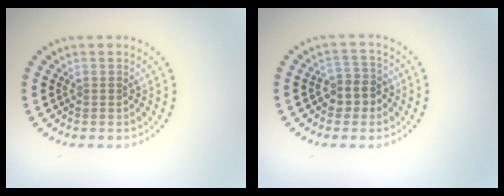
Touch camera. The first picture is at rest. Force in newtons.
{"total": 2.6, "press": 2.2, "slide": 1.3}